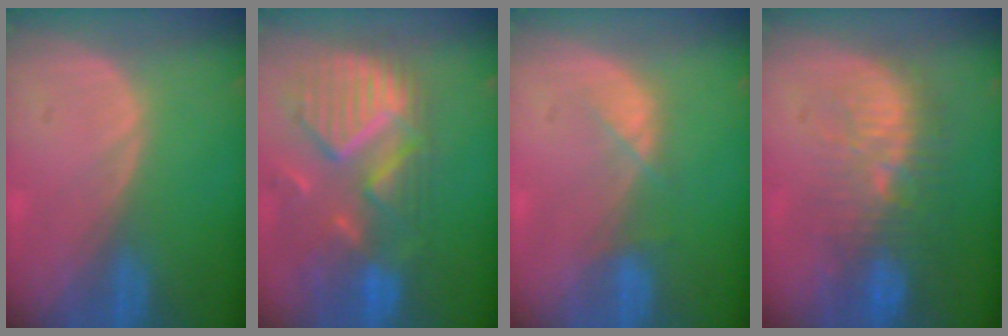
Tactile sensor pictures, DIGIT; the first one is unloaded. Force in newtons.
{"total": 12.0, "press": 10.4, "slide": 6.0}
{"total": 2.4, "press": 2.3, "slide": 0.5}
{"total": 9.8, "press": 9.0, "slide": 3.8}